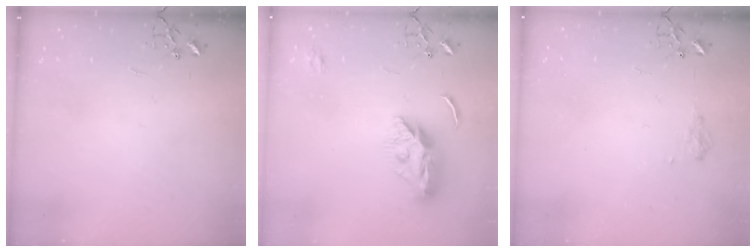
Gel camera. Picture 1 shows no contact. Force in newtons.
{"total": 11.3, "press": 11.3, "slide": 0.7}
{"total": 6.9, "press": 6.8, "slide": 1.0}